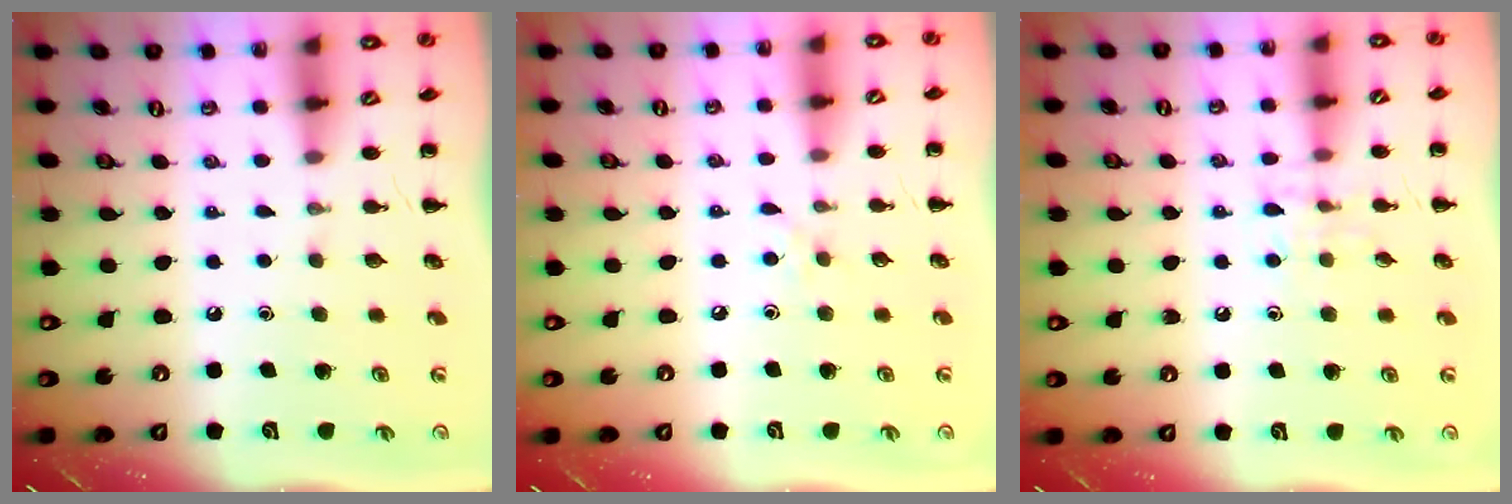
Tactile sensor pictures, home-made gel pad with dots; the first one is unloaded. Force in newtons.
{"total": 3.5, "press": 3.2, "slide": 1.5}
{"total": 6.1, "press": 6.0, "slide": 0.9}